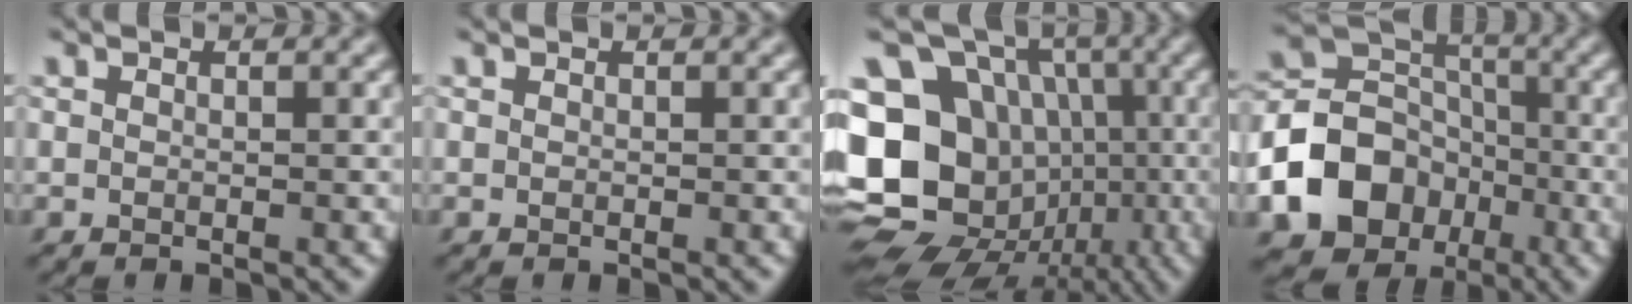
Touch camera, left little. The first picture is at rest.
{"total": 0.0}
{"total": 21.4, "force": [-3.0, 19.1, 9.0], "torque": [-0.198, 0.001, -0.070]}
{"total": 10.9, "force": [-4.3, 8.7, 5.0], "torque": [-0.102, -0.001, -0.092]}